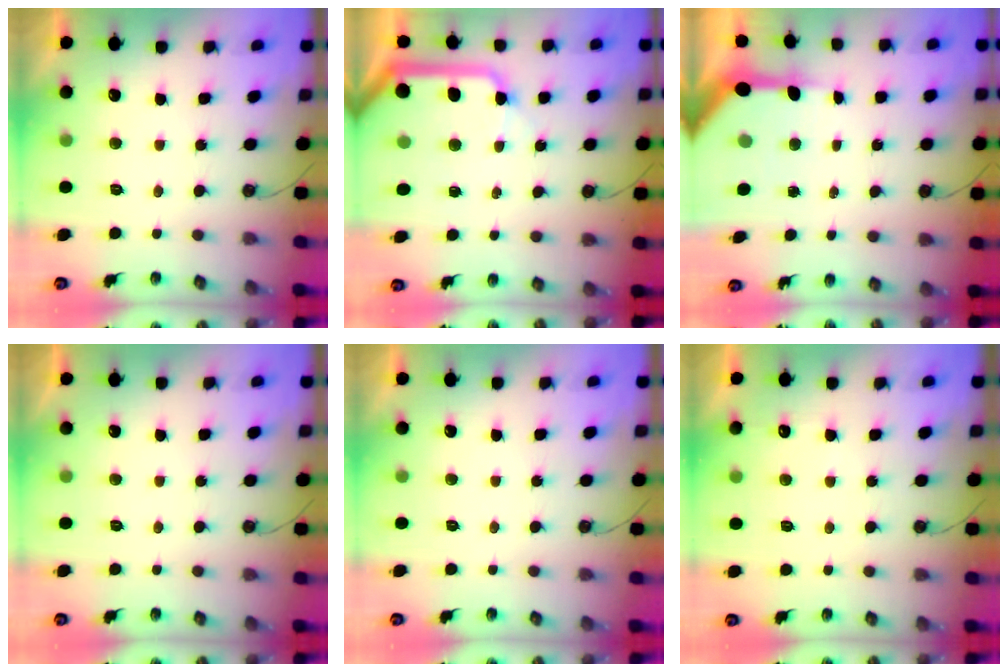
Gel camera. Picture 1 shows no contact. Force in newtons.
{"total": 13.9, "press": 13.8, "slide": 1.9}
{"total": 9.1, "press": 9.1, "slide": 1.0}
{"total": 0.0}
{"total": 0.0}
{"total": 3.0, "press": 3.0, "slide": 0.3}